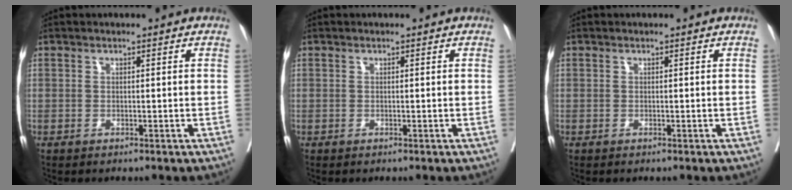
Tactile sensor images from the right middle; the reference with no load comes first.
{"total": 0.0}
{"total": 0.0}